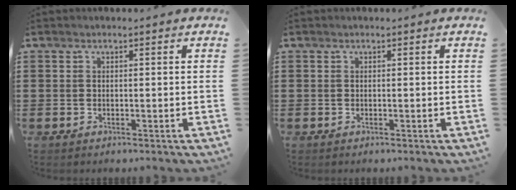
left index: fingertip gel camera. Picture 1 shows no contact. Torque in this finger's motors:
{"motor_torque": [0.00, 0.01, 0.00, -0.01]}